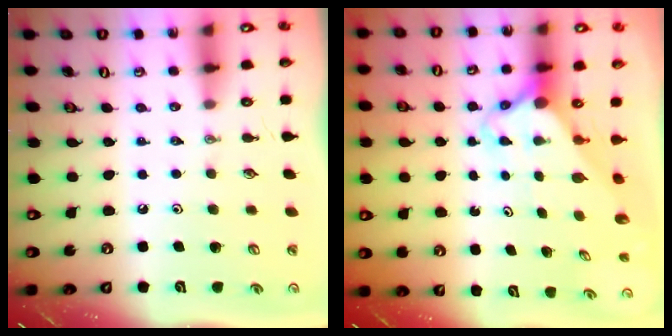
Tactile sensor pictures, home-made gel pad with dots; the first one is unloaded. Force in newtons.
{"total": 3.6, "press": 3.6, "slide": 0.3}